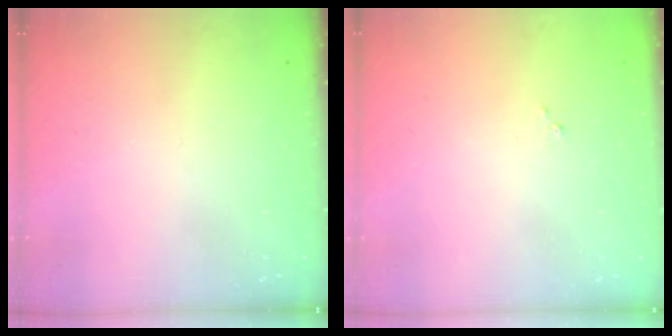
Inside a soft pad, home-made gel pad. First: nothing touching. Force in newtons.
{"total": 3.5, "press": 3.5, "slide": 0.1}